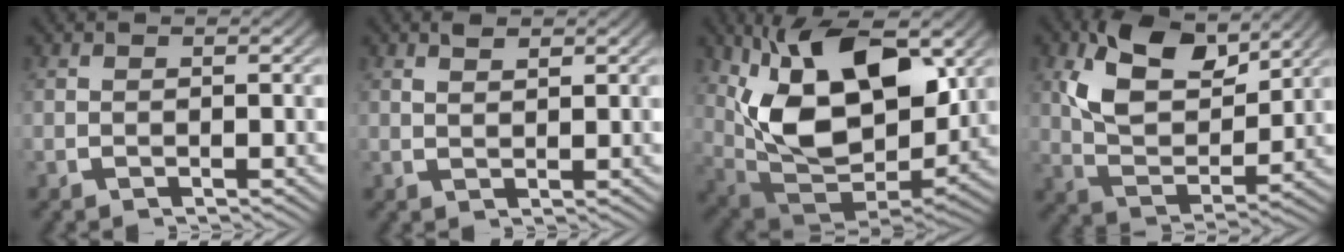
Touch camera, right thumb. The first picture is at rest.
{"total": 1.3, "force": [1.2, 0.2, 0.6], "torque": [-0.002, 0.001, 0.027]}
{"total": 17.5, "force": [1.6, 10.4, 14.0], "torque": [-0.266, -0.043, 0.044]}
{"total": 10.4, "force": [3.4, 6.3, 7.5], "torque": [-0.158, -0.019, 0.065]}